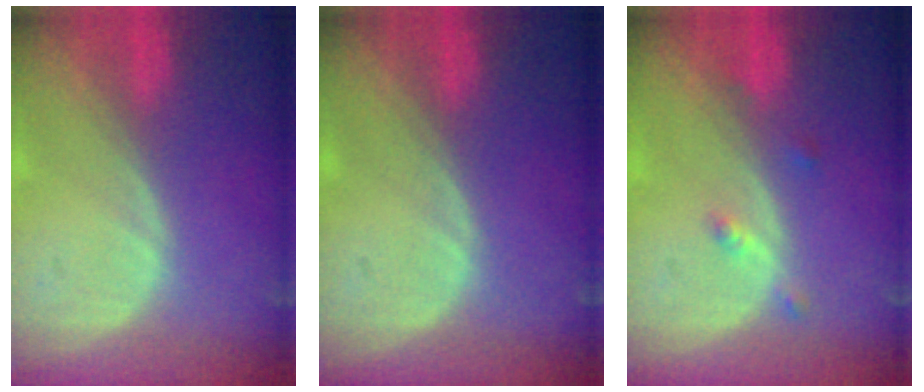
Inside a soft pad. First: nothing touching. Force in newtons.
{"total": 0.0}
{"total": 2.2, "press": 1.8, "slide": 1.3}